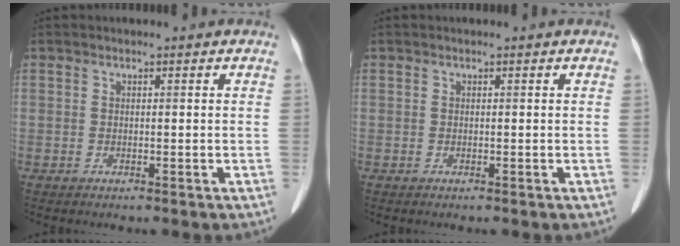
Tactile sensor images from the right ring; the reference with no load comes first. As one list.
[{"total": 0.0}]